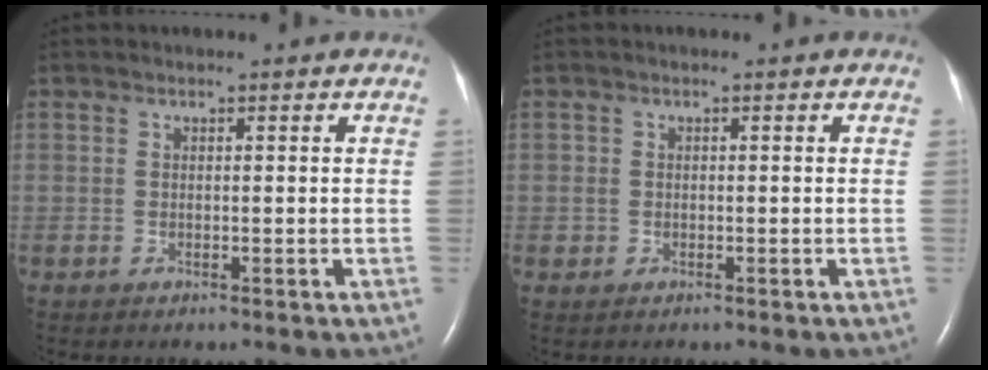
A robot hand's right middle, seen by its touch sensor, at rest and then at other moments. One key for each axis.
{"total": 0.8, "fx": -0.2, "fy": 0.8, "fz": 0.1, "tx": 0.002, "ty": 0.006, "tz": -0.004}